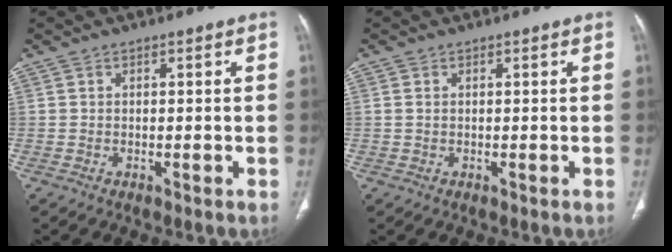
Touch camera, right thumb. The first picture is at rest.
{"total": 1.0, "force": [0.3, 0.6, 0.7], "torque": [-0.022, 0.003, 0.011]}